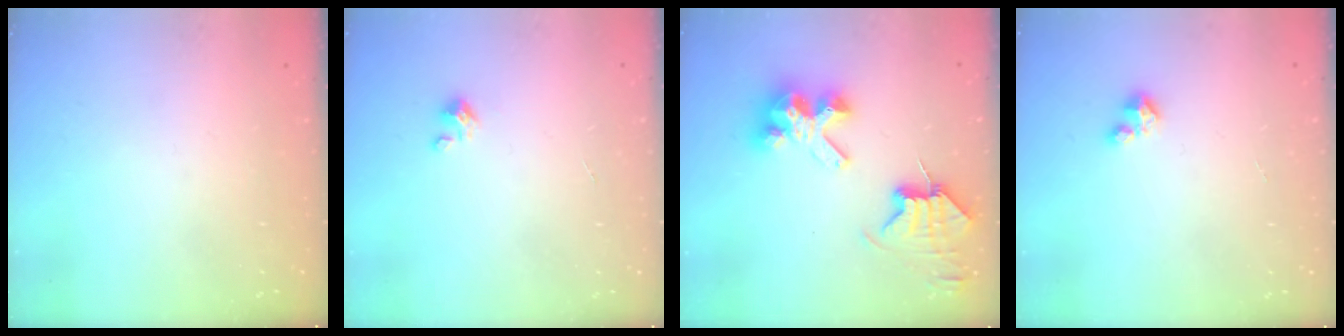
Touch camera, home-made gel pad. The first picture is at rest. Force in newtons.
{"total": 1.5, "press": 1.5, "slide": 0.1}
{"total": 9.9, "press": 9.9, "slide": 1.1}
{"total": 1.5, "press": 1.5, "slide": 0.2}